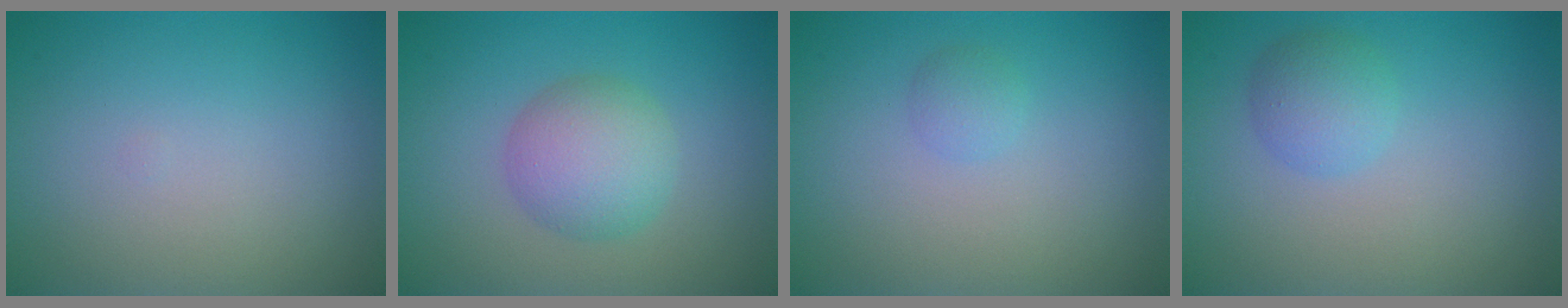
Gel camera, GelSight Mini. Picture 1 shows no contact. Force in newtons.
{"total": 4.3, "press": 4.3, "slide": 0.1}
{"total": 1.1, "press": 1.1, "slide": 0.1}
{"total": 2.4, "press": 2.4, "slide": 0.1}